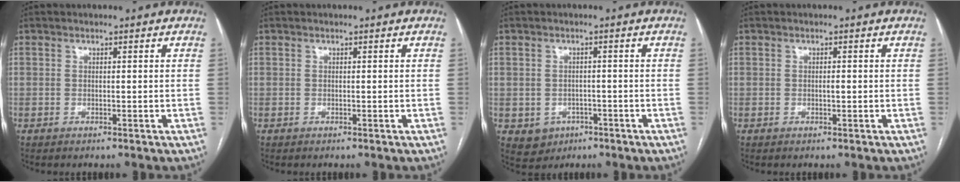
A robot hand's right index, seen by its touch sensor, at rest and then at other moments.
{"total": 0.0}
{"total": 4.3, "force": [-1.7, 3.9, 1.0], "torque": [-0.011, 0.005, -0.015]}
{"total": 0.7, "force": [-0.1, 0.3, 0.7], "torque": [-0.011, 0.000, -0.001]}